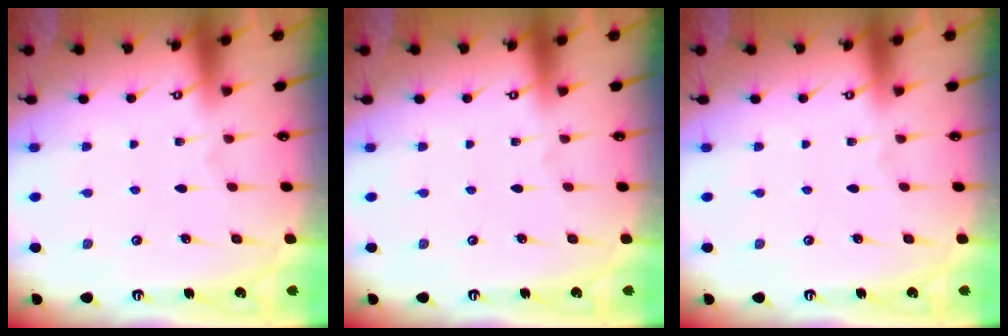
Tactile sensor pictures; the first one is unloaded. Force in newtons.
{"total": 0.0}
{"total": 0.0}